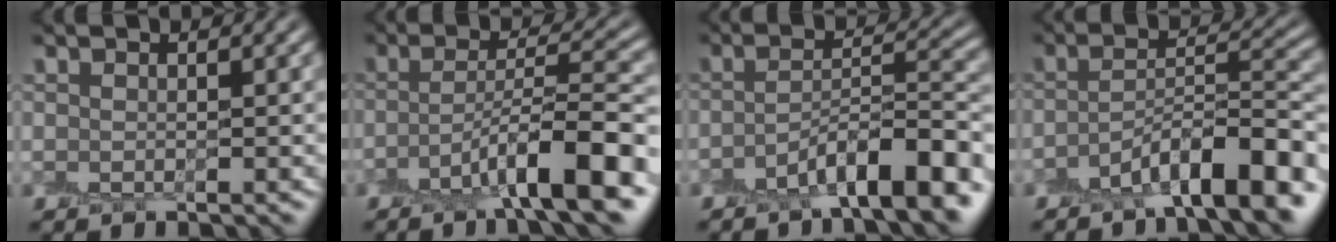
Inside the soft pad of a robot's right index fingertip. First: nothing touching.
{"total": 7.9, "force": [-3.7, 1.6, 6.8], "torque": [-0.105, 0.014, -0.068]}
{"total": 7.4, "force": [-4.3, 1.7, 5.8], "torque": [-0.084, 0.013, -0.072]}
{"total": 8.2, "force": [-4.9, 1.9, 6.3], "torque": [-0.092, 0.012, -0.084]}